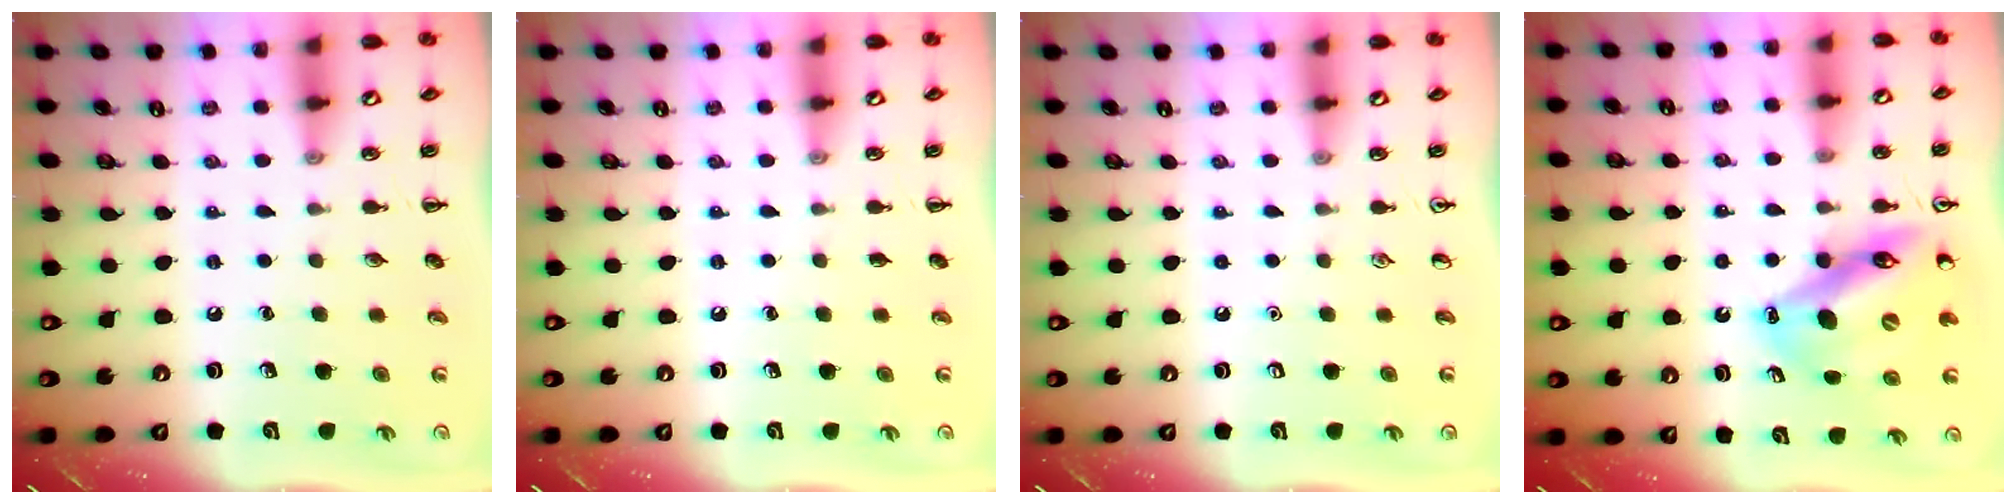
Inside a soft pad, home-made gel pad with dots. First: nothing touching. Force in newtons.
{"total": 0.0}
{"total": 0.0}
{"total": 13.8, "press": 13.1, "slide": 4.2}